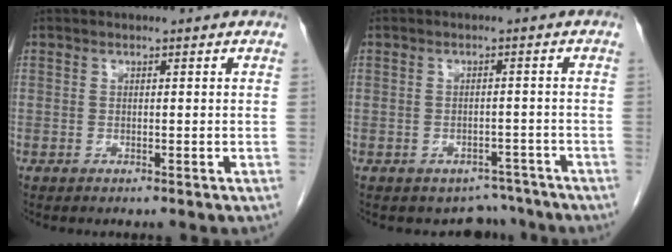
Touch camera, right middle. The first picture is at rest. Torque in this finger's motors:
{"motor_torque": [-0.42, -0.41, -0.12, -0.04]}